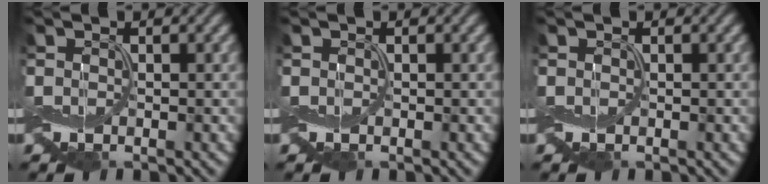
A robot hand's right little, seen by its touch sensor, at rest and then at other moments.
{"total": 0.0}
{"total": 0.0}